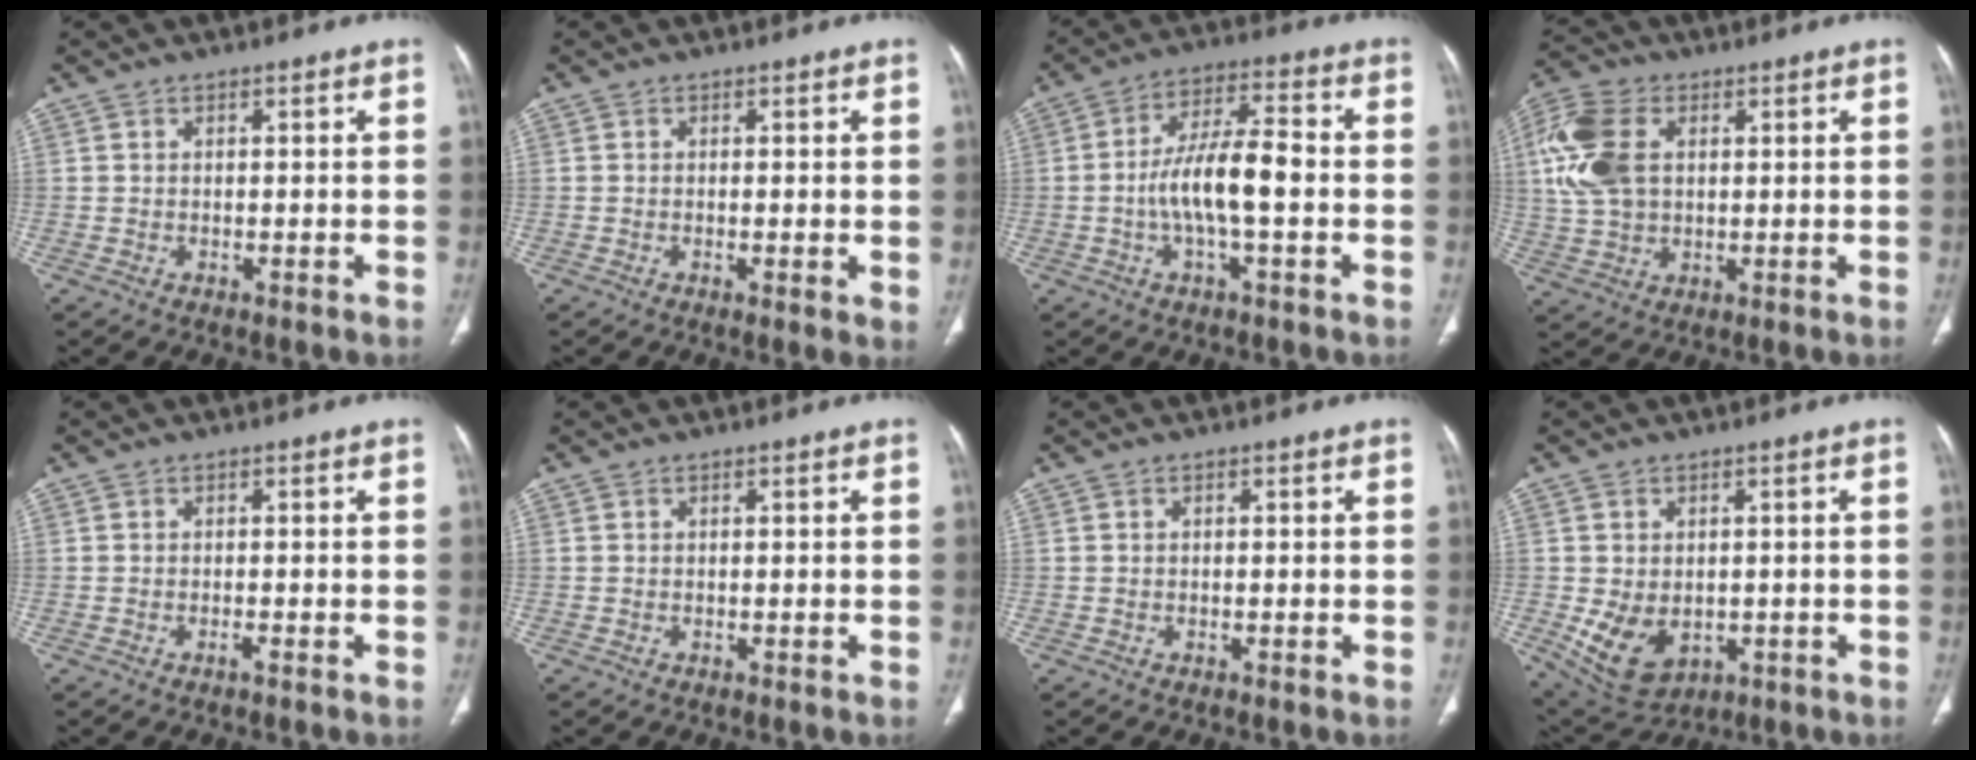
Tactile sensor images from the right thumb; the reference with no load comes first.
{"total": 1.8, "force": [0.0, 0.3, 1.8], "torque": [-0.034, -0.009, -0.003]}
{"total": 10.9, "force": [-1.6, 3.4, 10.3], "torque": [-0.196, 0.029, -0.032]}
{"total": 13.7, "force": [3.0, 9.2, 9.8], "torque": [-0.216, 0.010, 0.059]}
{"total": 0.6, "force": [-0.4, 0.0, 0.4], "torque": [-0.009, 0.000, -0.007]}
{"total": 0.0}
{"total": 0.0}
{"total": 9.1, "force": [-1.6, 6.5, 6.1], "torque": [-0.091, -0.006, -0.001]}